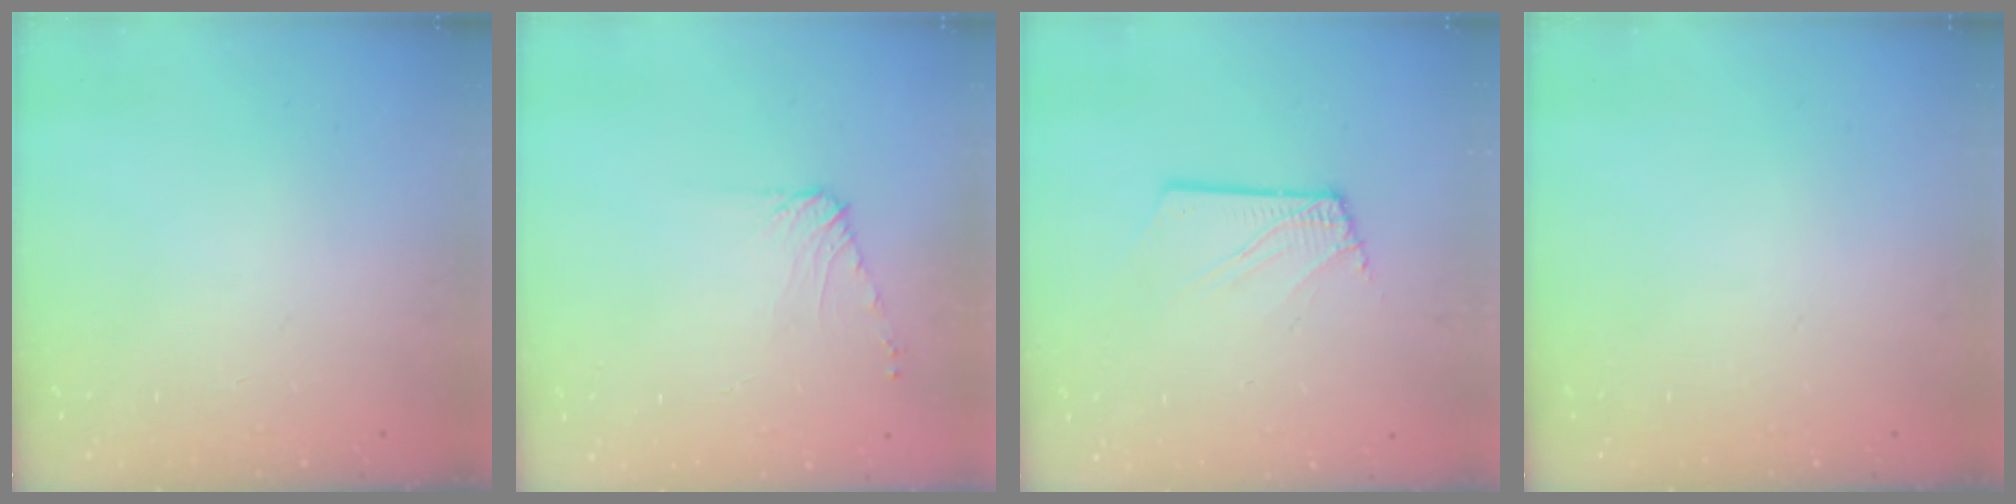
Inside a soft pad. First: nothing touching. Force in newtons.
{"total": 6.5, "press": 6.4, "slide": 1.2}
{"total": 3.2, "press": 3.2, "slide": 0.4}
{"total": 0.0}